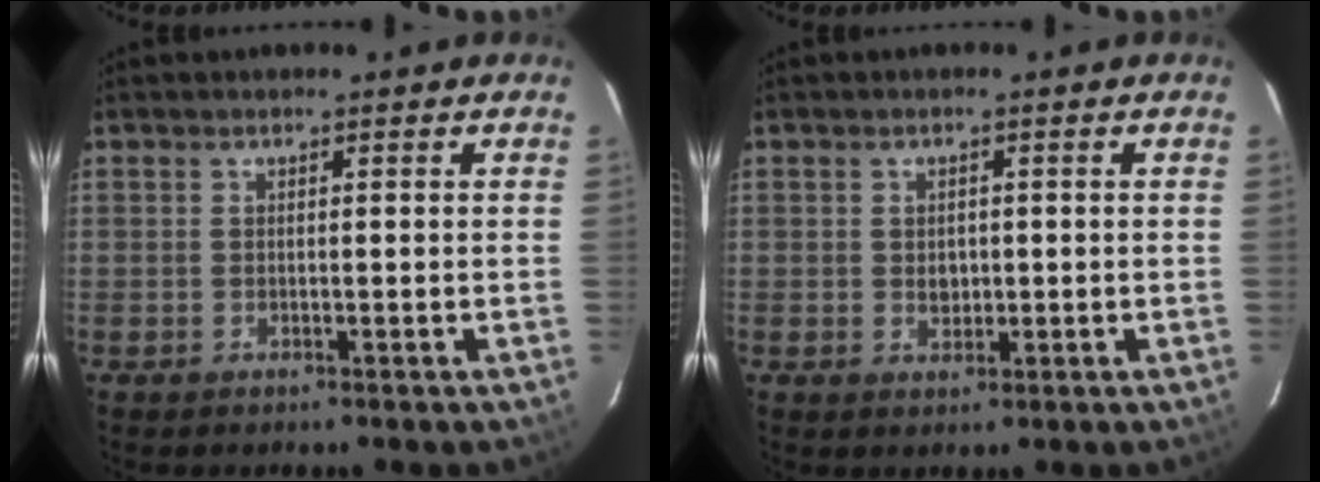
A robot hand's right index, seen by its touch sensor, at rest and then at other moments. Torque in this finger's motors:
{"motor_torque": [0.54, 0.30, 0.04, 0.00]}